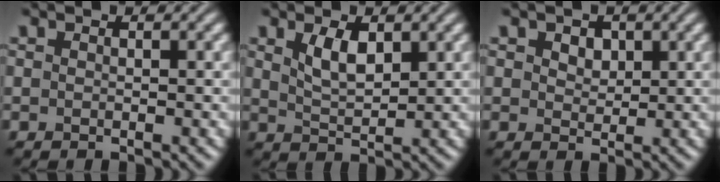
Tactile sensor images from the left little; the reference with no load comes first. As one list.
[{"total": 2.9, "force": [1.4, 1.3, 2.2], "torque": [-0.048, -0.002, 0.031]}, {"total": 2.5, "force": [1.2, 1.7, 1.4], "torque": [-0.023, 0.010, 0.008]}]